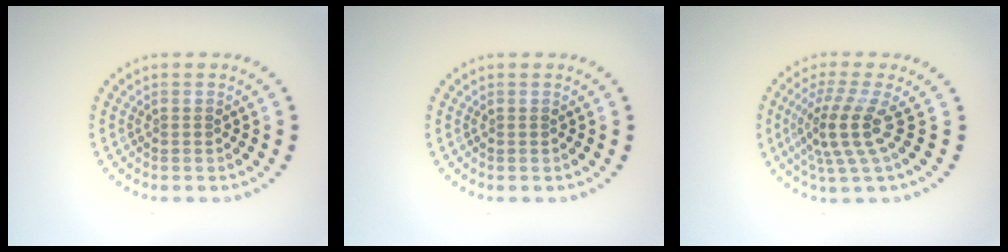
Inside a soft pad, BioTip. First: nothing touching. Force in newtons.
{"total": 0.0}
{"total": 4.0, "press": 2.8, "slide": 2.9}